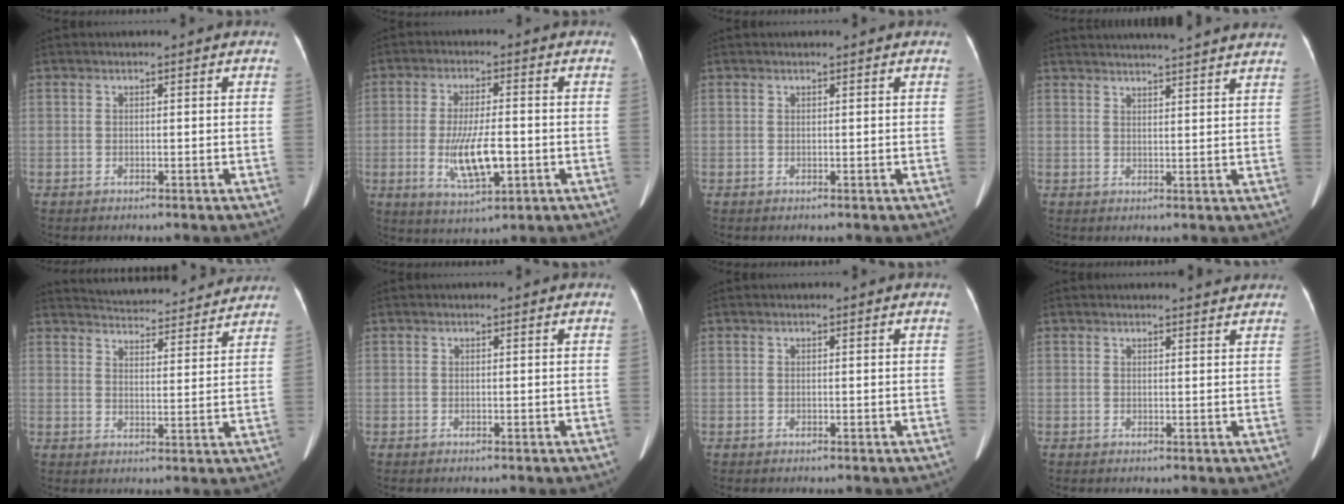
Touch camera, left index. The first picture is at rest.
{"total": 8.5, "force": [-1.8, 2.3, 8.0], "torque": [-0.155, -0.010, -0.027]}
{"total": 0.8, "force": [0.8, 0.0, 0.3], "torque": [-0.006, 0.011, 0.010]}
{"total": 17.7, "force": [16.5, 0.2, 6.5], "torque": [-0.101, 0.011, 0.208]}
{"total": 17.2, "force": [16.3, 3.0, 4.5], "torque": [-0.060, 0.014, 0.211]}
{"total": 0.0}
{"total": 0.0}
{"total": 2.5, "force": [2.5, 0.1, 0.4], "torque": [-0.009, 0.000, 0.023]}